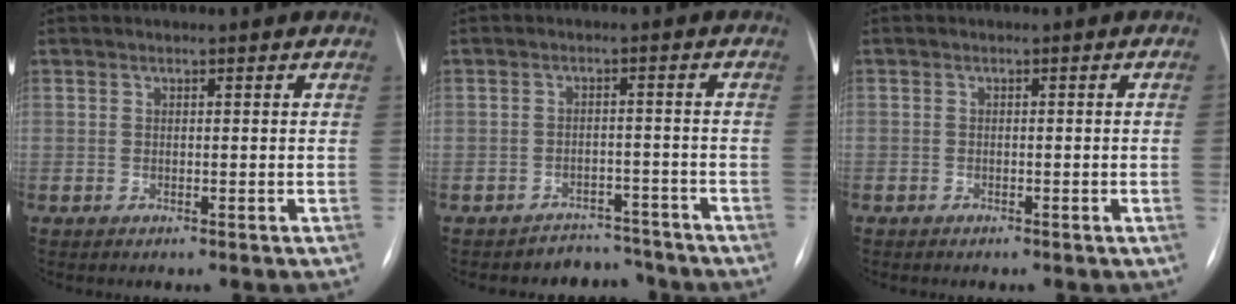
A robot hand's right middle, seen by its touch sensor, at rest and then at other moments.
{"total": 4.5, "force": [-4.0, 1.7, -1.1], "torque": [0.020, 0.023, -0.057]}
{"total": 0.7, "force": [-0.3, -0.1, 0.6], "torque": [-0.012, 0.005, -0.005]}